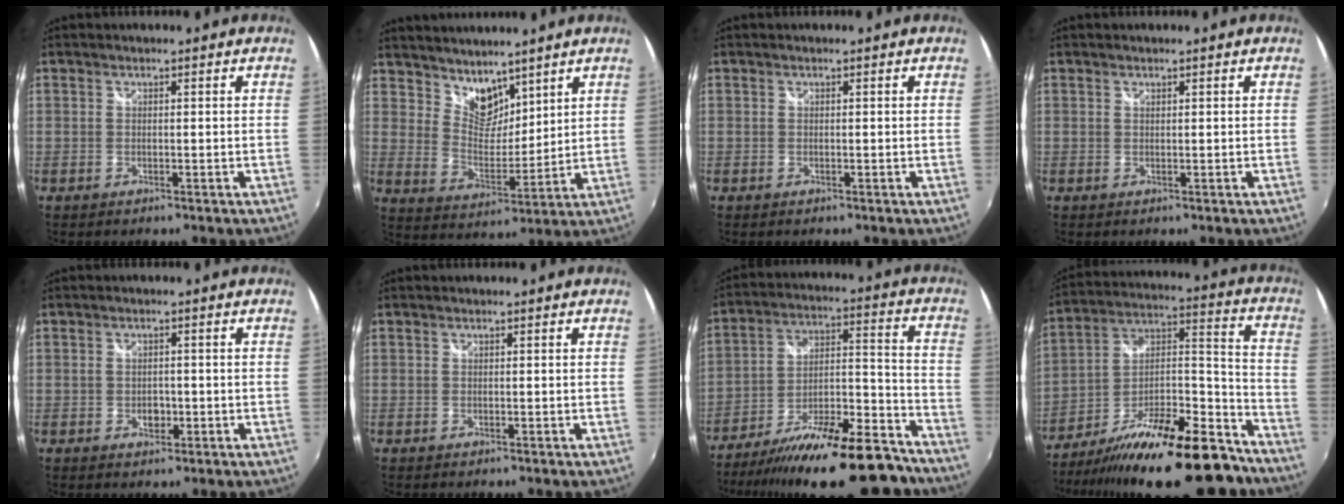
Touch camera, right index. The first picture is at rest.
{"total": 8.2, "force": [6.6, 4.1, 2.7], "torque": [-0.037, 0.001, 0.126]}
{"total": 0.0}
{"total": 0.0}
{"total": 2.5, "force": [-0.6, 1.8, 1.6], "torque": [-0.025, 0.000, -0.010]}
{"total": 0.0}
{"total": 25.7, "force": [-20.5, 6.8, 14.0], "torque": [-0.238, -0.016, -0.297]}
{"total": 26.9, "force": [-19.6, 7.7, 16.8], "torque": [-0.276, -0.006, -0.297]}